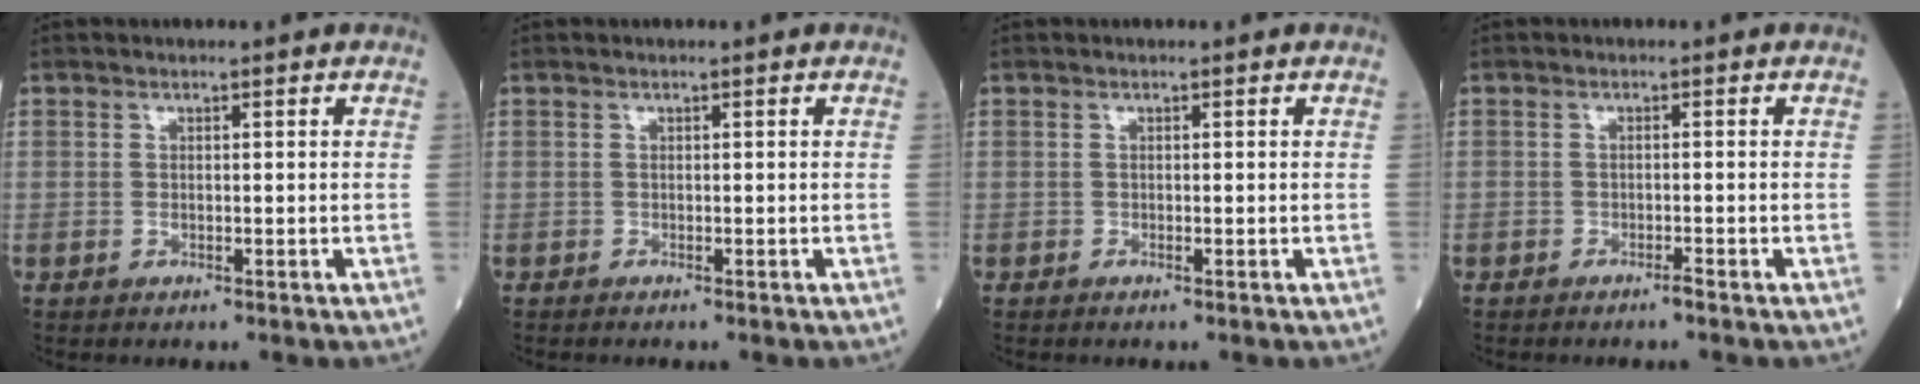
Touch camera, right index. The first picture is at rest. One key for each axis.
{"total": 0.0}
{"total": 0.0}
{"total": 0.9, "fx": -0.7, "fy": 0.0, "fz": 0.6, "tx": -0.012, "ty": -0.001, "tz": -0.014}